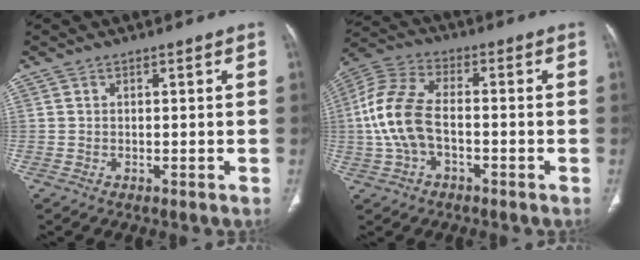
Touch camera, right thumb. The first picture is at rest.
{"total": 12.3, "force": [-1.7, 7.3, 9.8], "torque": [-0.217, 0.034, -0.036]}